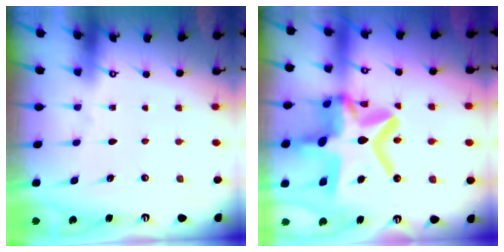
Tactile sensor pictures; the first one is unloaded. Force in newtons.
{"total": 24.3, "press": 24.2, "slide": 2.1}